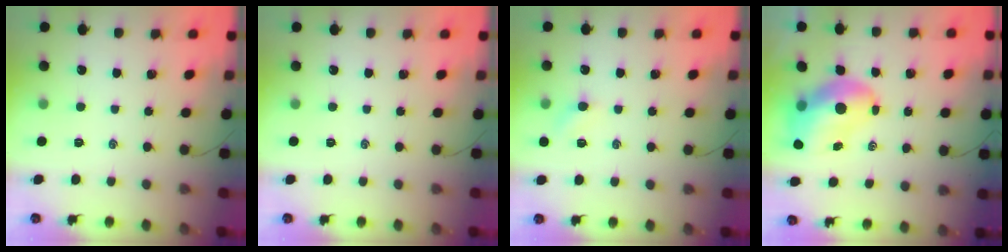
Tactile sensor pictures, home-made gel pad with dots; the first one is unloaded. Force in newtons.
{"total": 0.0}
{"total": 3.5, "press": 3.3, "slide": 1.2}
{"total": 9.4, "press": 9.1, "slide": 2.6}